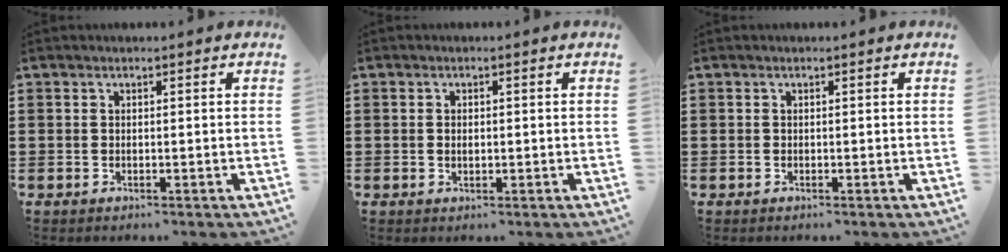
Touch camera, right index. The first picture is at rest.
{"total": 1.1, "force": [0.0, 0.6, 0.9], "torque": [-0.019, 0.003, -0.001]}
{"total": 0.0}